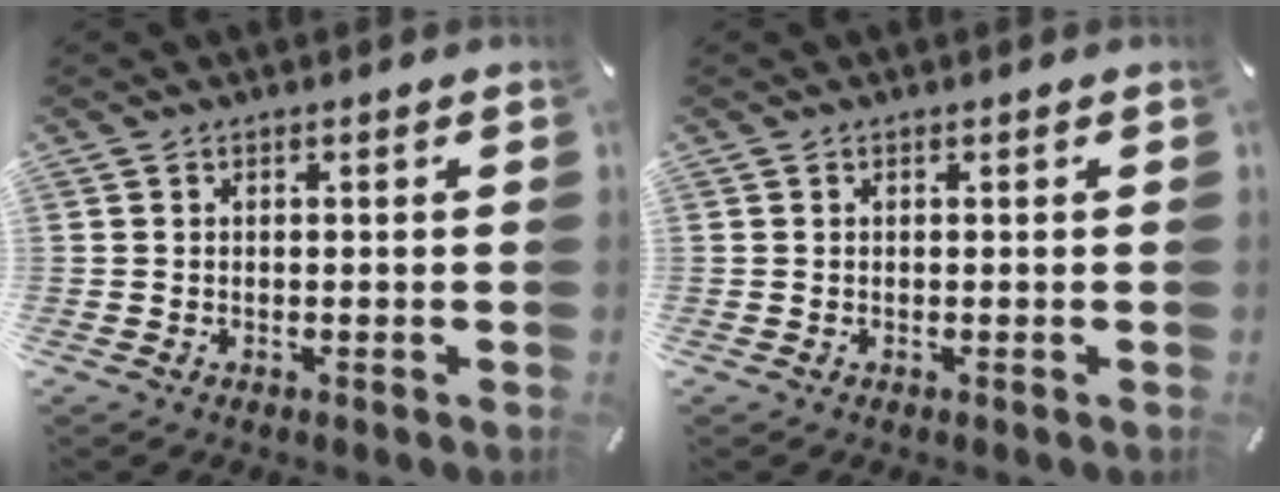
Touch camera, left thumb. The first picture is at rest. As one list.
[{"total": 0.0}]